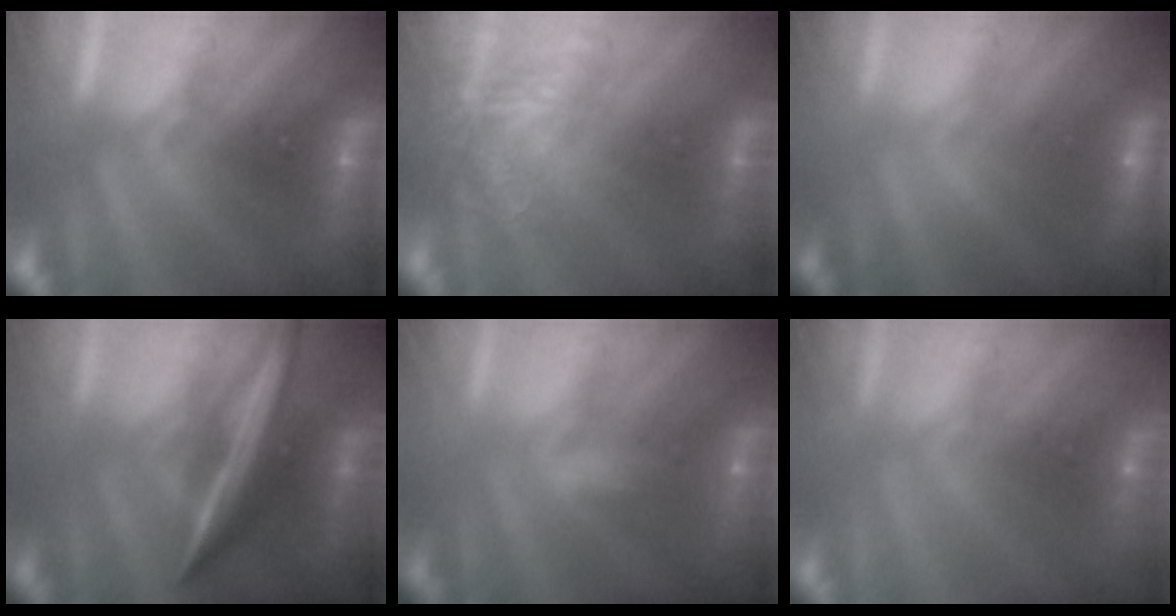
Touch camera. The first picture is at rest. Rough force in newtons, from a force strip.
{"total": 3.9}
{"total": 2.2}
{"total": 2.5}
{"total": 2.2}
{"total": 12.7}